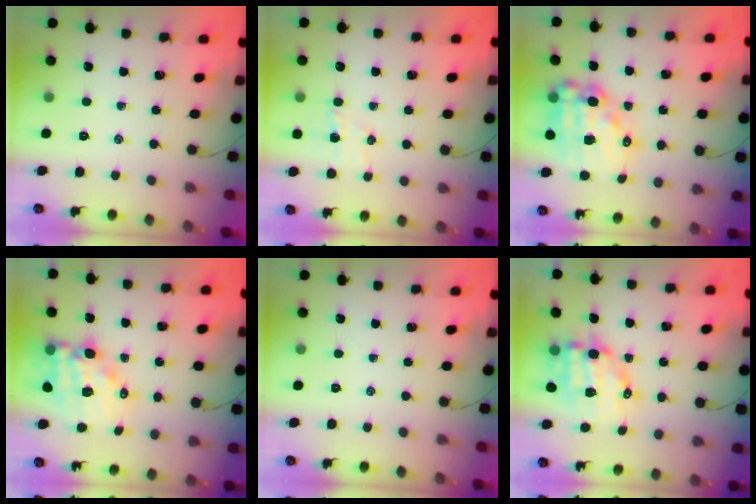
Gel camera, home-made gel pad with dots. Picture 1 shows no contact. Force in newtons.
{"total": 5.4, "press": 5.3, "slide": 1.1}
{"total": 17.9, "press": 17.5, "slide": 3.7}
{"total": 13.1, "press": 12.6, "slide": 3.4}
{"total": 0.0}
{"total": 11.4, "press": 11.2, "slide": 2.3}